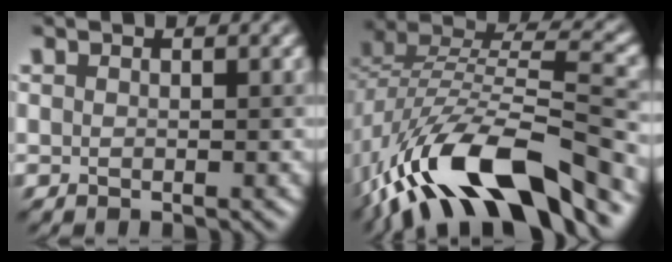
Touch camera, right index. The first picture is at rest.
{"total": 14.0, "force": [-8.7, 4.7, 9.9], "torque": [-0.186, 0.016, -0.156]}